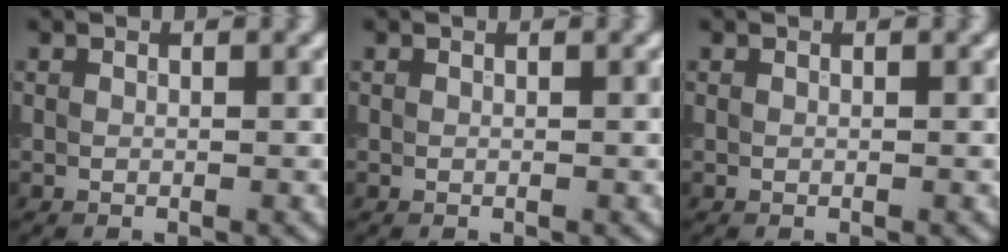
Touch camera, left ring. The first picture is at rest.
{"total": 0.0}
{"total": 0.0}